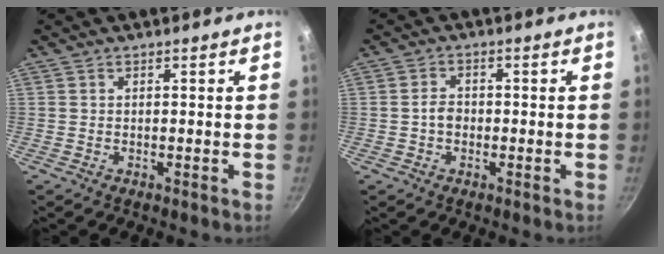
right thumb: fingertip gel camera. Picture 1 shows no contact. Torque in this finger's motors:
{"motor_torque": [-0.40, 0.39, 0.23, 0.48, -0.01]}